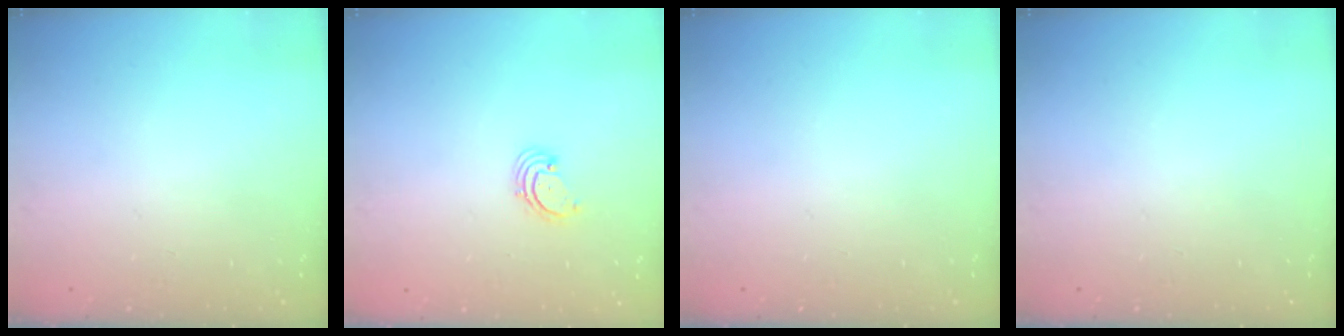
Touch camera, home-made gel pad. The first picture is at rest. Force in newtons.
{"total": 1.7, "press": 1.7, "slide": 0.2}
{"total": 0.0}
{"total": 0.0}